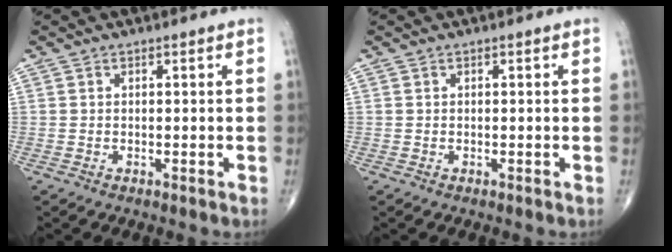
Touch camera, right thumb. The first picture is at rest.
{"total": 0.0}